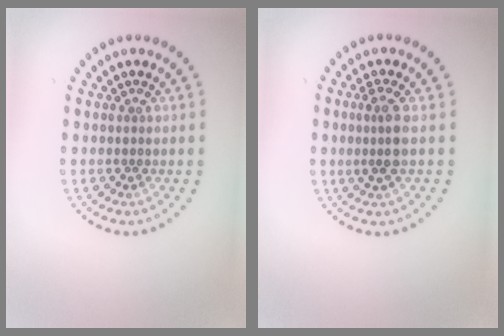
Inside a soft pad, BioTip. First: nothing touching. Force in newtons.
{"total": 2.2, "press": 1.9, "slide": 1.1}